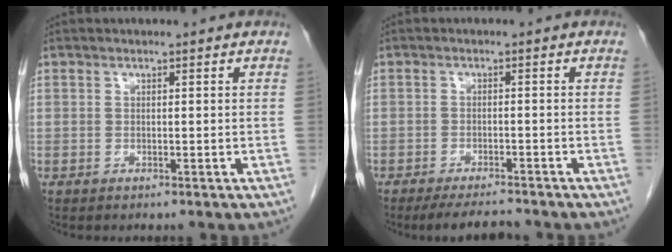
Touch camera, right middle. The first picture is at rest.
{"total": 5.0, "force": [-4.6, 0.5, 1.9], "torque": [-0.031, -0.015, -0.076]}